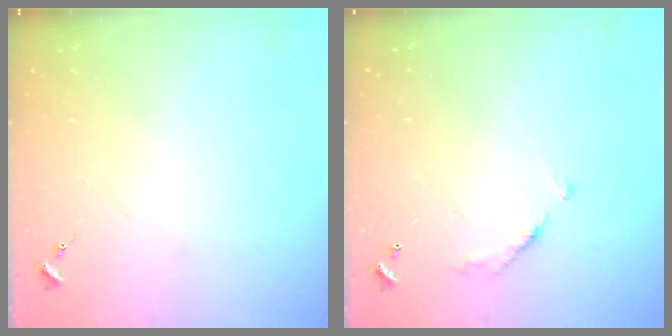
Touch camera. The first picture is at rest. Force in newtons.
{"total": 6.5, "press": 6.5, "slide": 0.4}